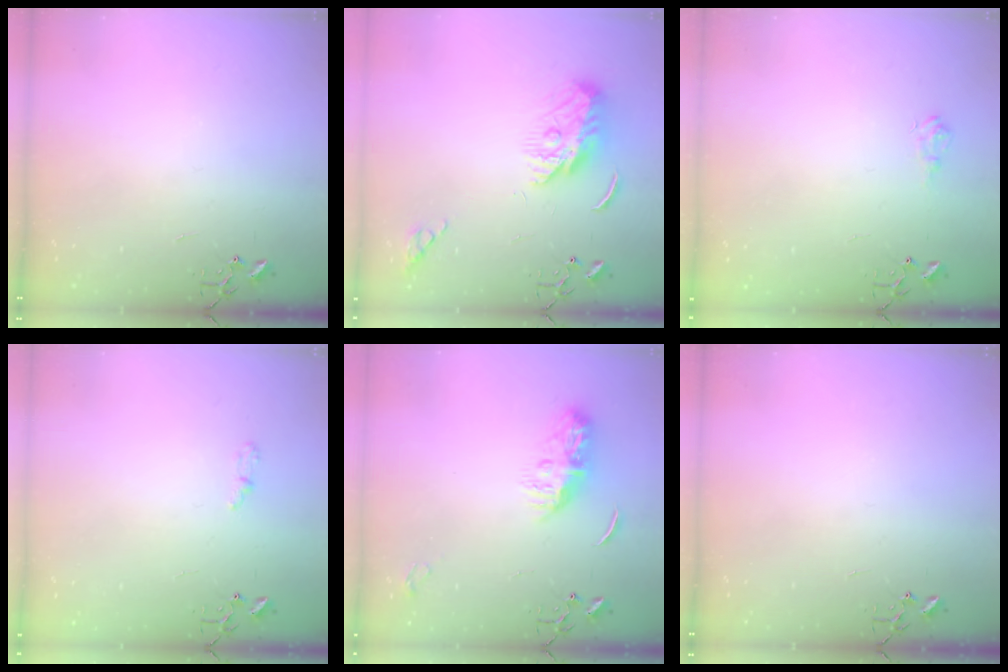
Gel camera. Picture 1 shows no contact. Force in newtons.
{"total": 9.5, "press": 9.5, "slide": 0.4}
{"total": 7.3, "press": 7.3, "slide": 0.4}
{"total": 4.6, "press": 4.5, "slide": 0.6}
{"total": 9.4, "press": 9.4, "slide": 0.4}
{"total": 0.0}